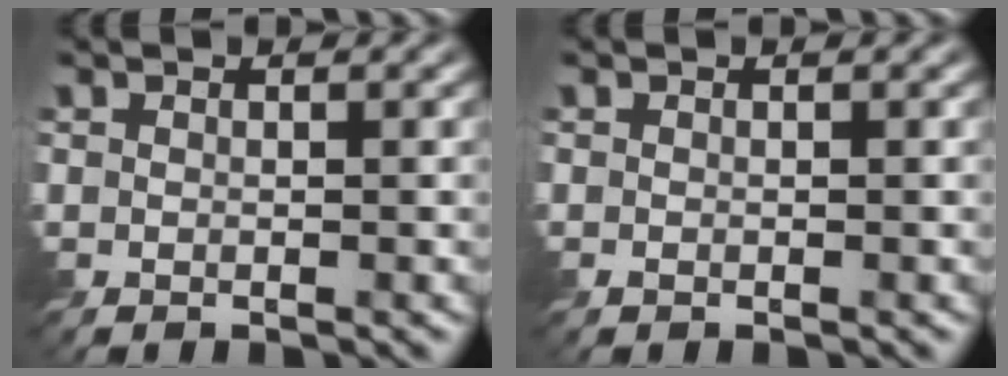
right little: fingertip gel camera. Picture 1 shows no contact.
{"total": 0.0}